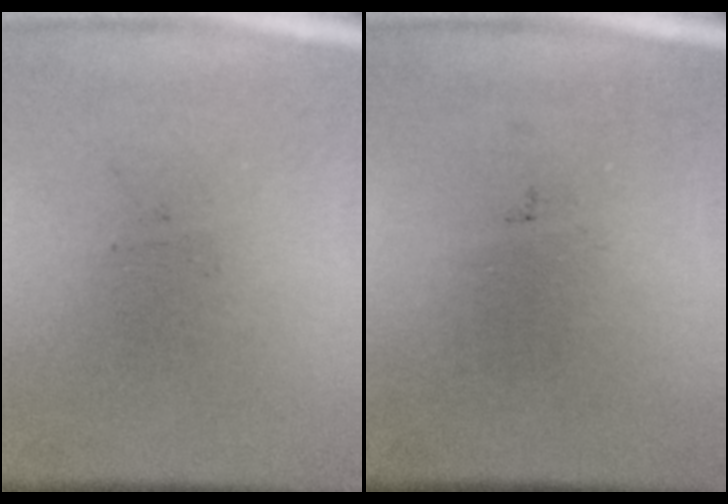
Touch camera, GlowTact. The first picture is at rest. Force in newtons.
{"total": 0.0}